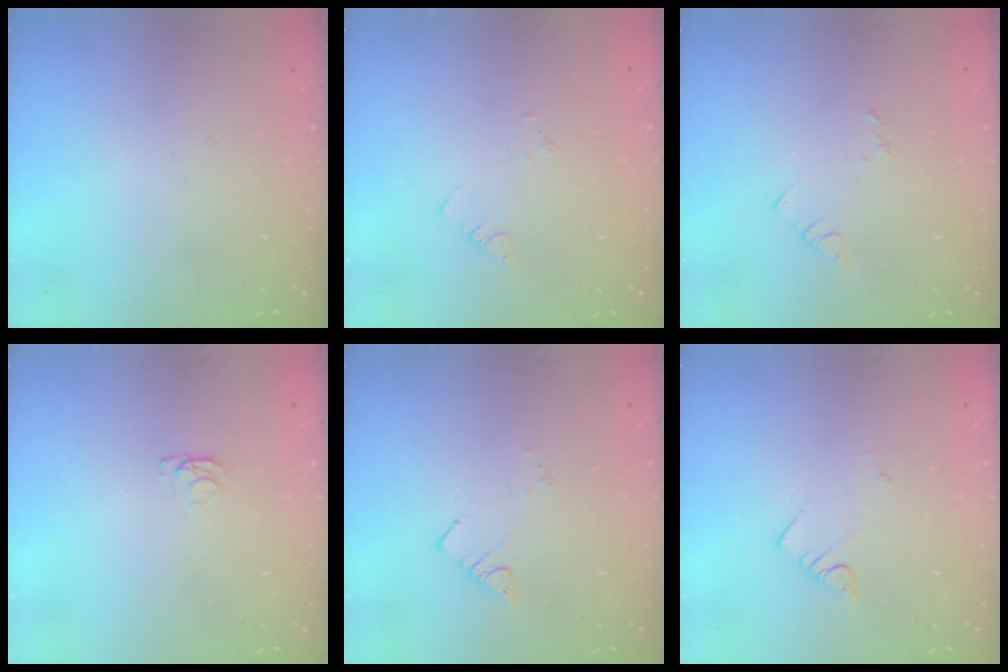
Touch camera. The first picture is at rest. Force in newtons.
{"total": 2.5, "press": 2.5, "slide": 0.4}
{"total": 3.7, "press": 3.7, "slide": 0.3}
{"total": 1.2, "press": 1.1, "slide": 0.3}
{"total": 1.9, "press": 1.9, "slide": 0.1}
{"total": 3.2, "press": 3.2, "slide": 0.3}